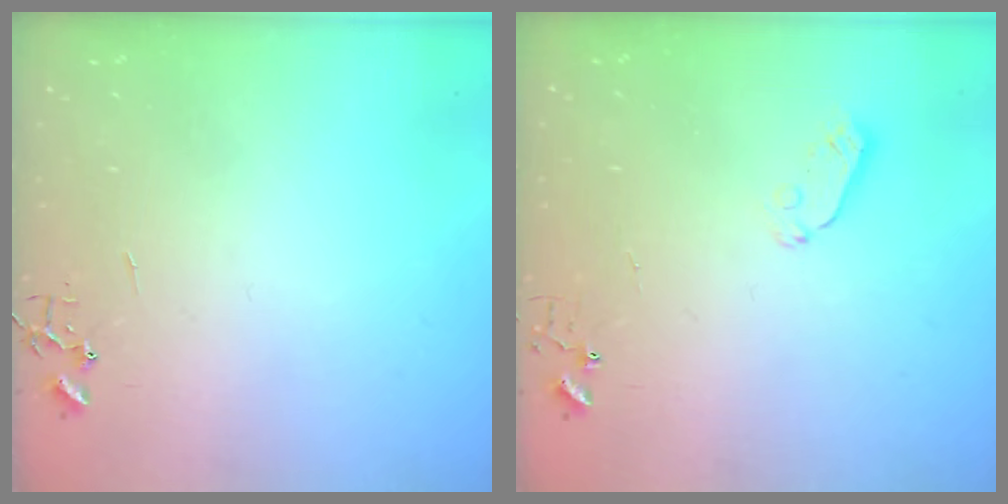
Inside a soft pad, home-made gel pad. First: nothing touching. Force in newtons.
{"total": 5.0, "press": 5.0, "slide": 0.4}